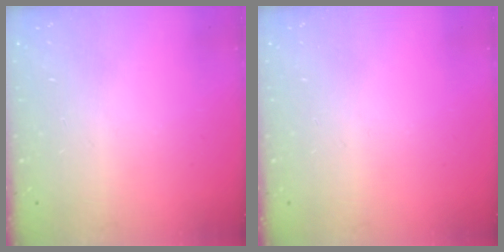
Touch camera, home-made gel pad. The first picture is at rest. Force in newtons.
{"total": 0.0}